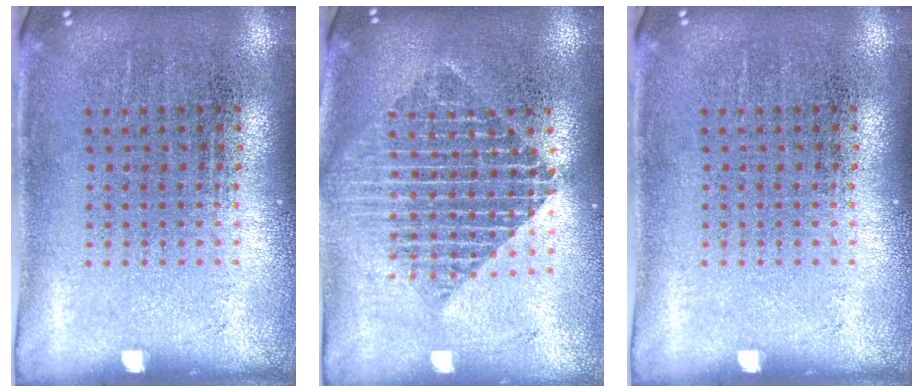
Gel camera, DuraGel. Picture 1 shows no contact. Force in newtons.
{"total": 2.0, "press": 1.6, "slide": 1.2}
{"total": 0.0}